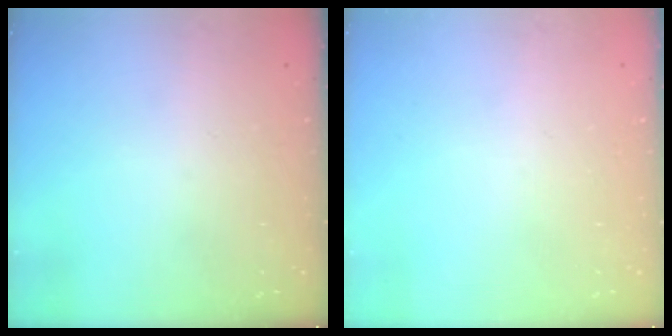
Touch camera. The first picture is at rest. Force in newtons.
{"total": 0.0}